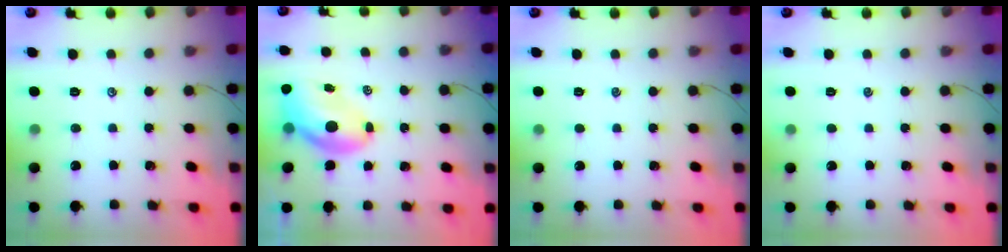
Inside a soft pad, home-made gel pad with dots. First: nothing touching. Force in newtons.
{"total": 7.1, "press": 6.8, "slide": 2.0}
{"total": 0.0}
{"total": 0.0}